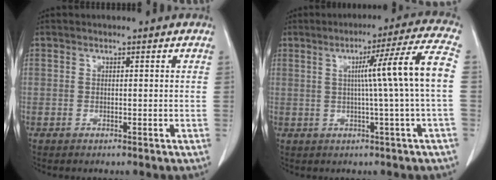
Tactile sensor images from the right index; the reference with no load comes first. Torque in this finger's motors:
{"motor_torque": [1.16, -0.21, 0.49, 0.17]}